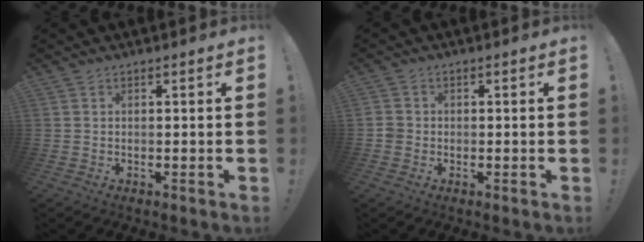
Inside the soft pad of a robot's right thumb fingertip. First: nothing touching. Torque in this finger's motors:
{"motor_torque": [-0.27, 0.32, 0.44, -0.55, 0.05]}